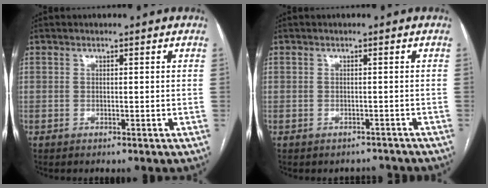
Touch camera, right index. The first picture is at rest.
{"total": 2.4, "force": [-2.1, 1.2, -0.5], "torque": [0.008, 0.006, -0.029]}